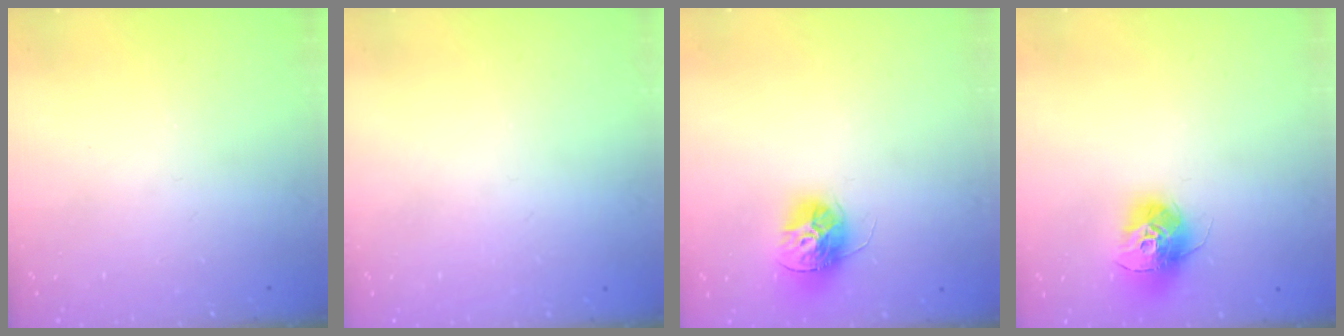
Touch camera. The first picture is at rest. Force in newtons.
{"total": 0.8, "press": 0.8, "slide": 0.0}
{"total": 12.2, "press": 12.2, "slide": 0.4}
{"total": 13.0, "press": 13.0, "slide": 1.0}